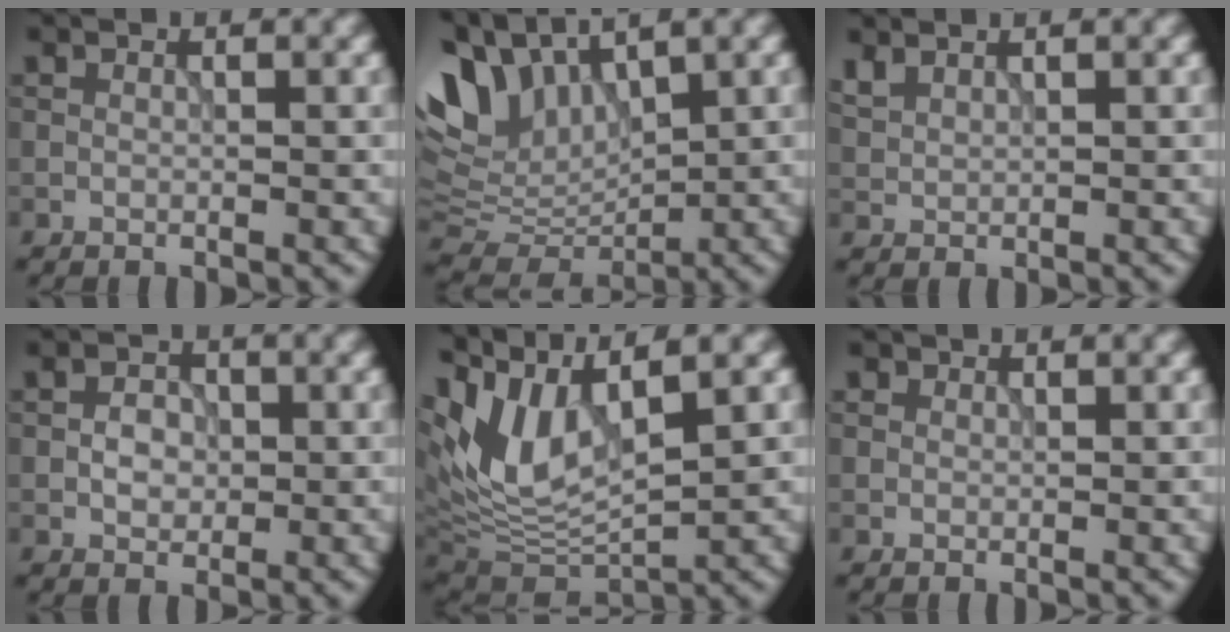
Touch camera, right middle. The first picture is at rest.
{"total": 9.0, "force": [4.0, 5.0, 6.4], "torque": [-0.139, 0.010, 0.076]}
{"total": 1.4, "force": [1.2, 0.5, 0.5], "torque": [-0.018, 0.006, 0.034]}
{"total": 2.1, "force": [-0.5, 1.7, 1.2], "torque": [-0.020, 0.001, -0.010]}
{"total": 7.7, "force": [2.9, 3.5, 6.2], "torque": [-0.140, 0.001, 0.059]}
{"total": 0.8, "force": [0.6, 0.6, 0.1], "torque": [-0.004, -0.001, 0.011]}